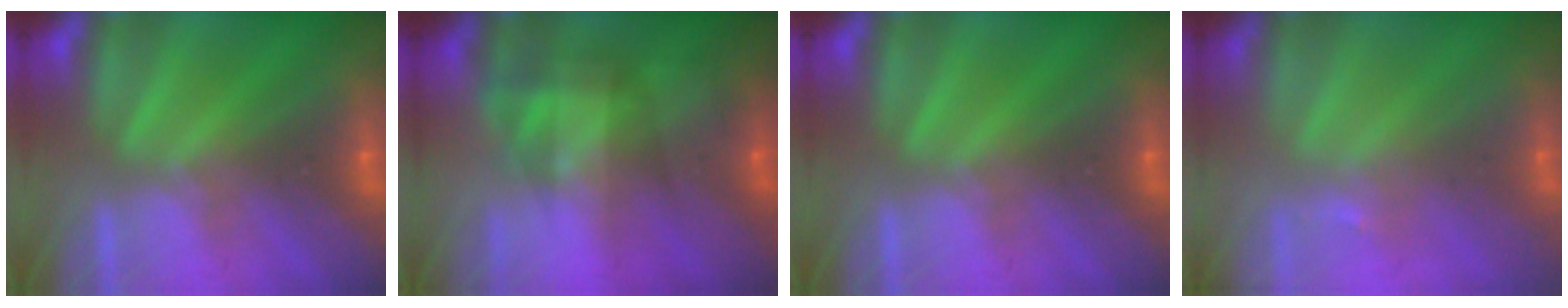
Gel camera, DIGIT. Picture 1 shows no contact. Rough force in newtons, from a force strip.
{"total": 5.1}
{"total": 0.0}
{"total": 1.6}